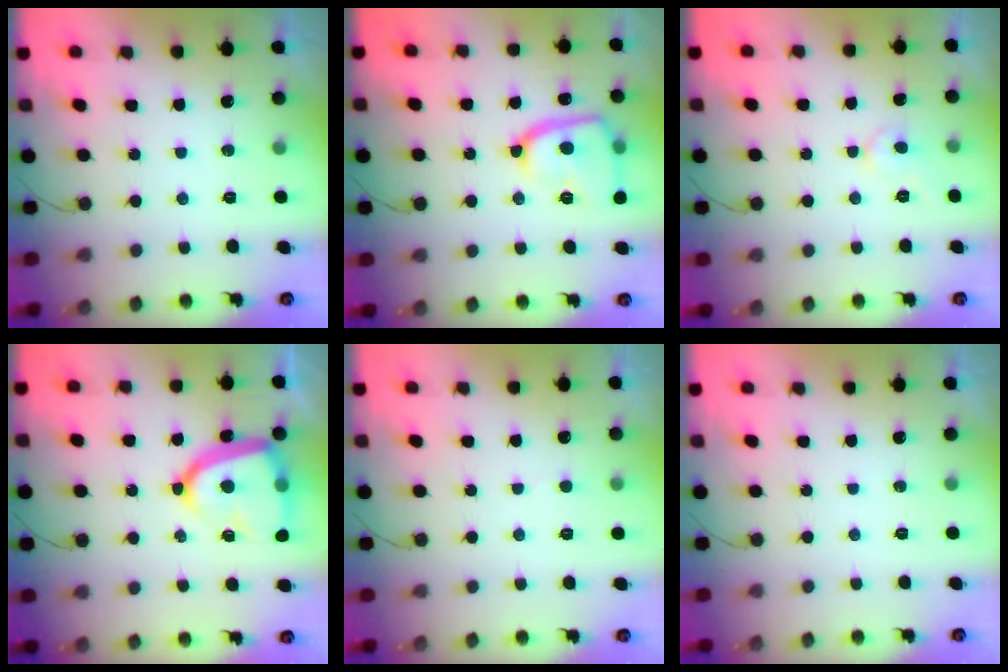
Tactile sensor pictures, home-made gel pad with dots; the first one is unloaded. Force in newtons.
{"total": 15.4, "press": 15.3, "slide": 1.4}
{"total": 4.6, "press": 4.6, "slide": 0.4}
{"total": 18.0, "press": 17.9, "slide": 1.6}
{"total": 1.7, "press": 1.7, "slide": 0.1}
{"total": 0.0}